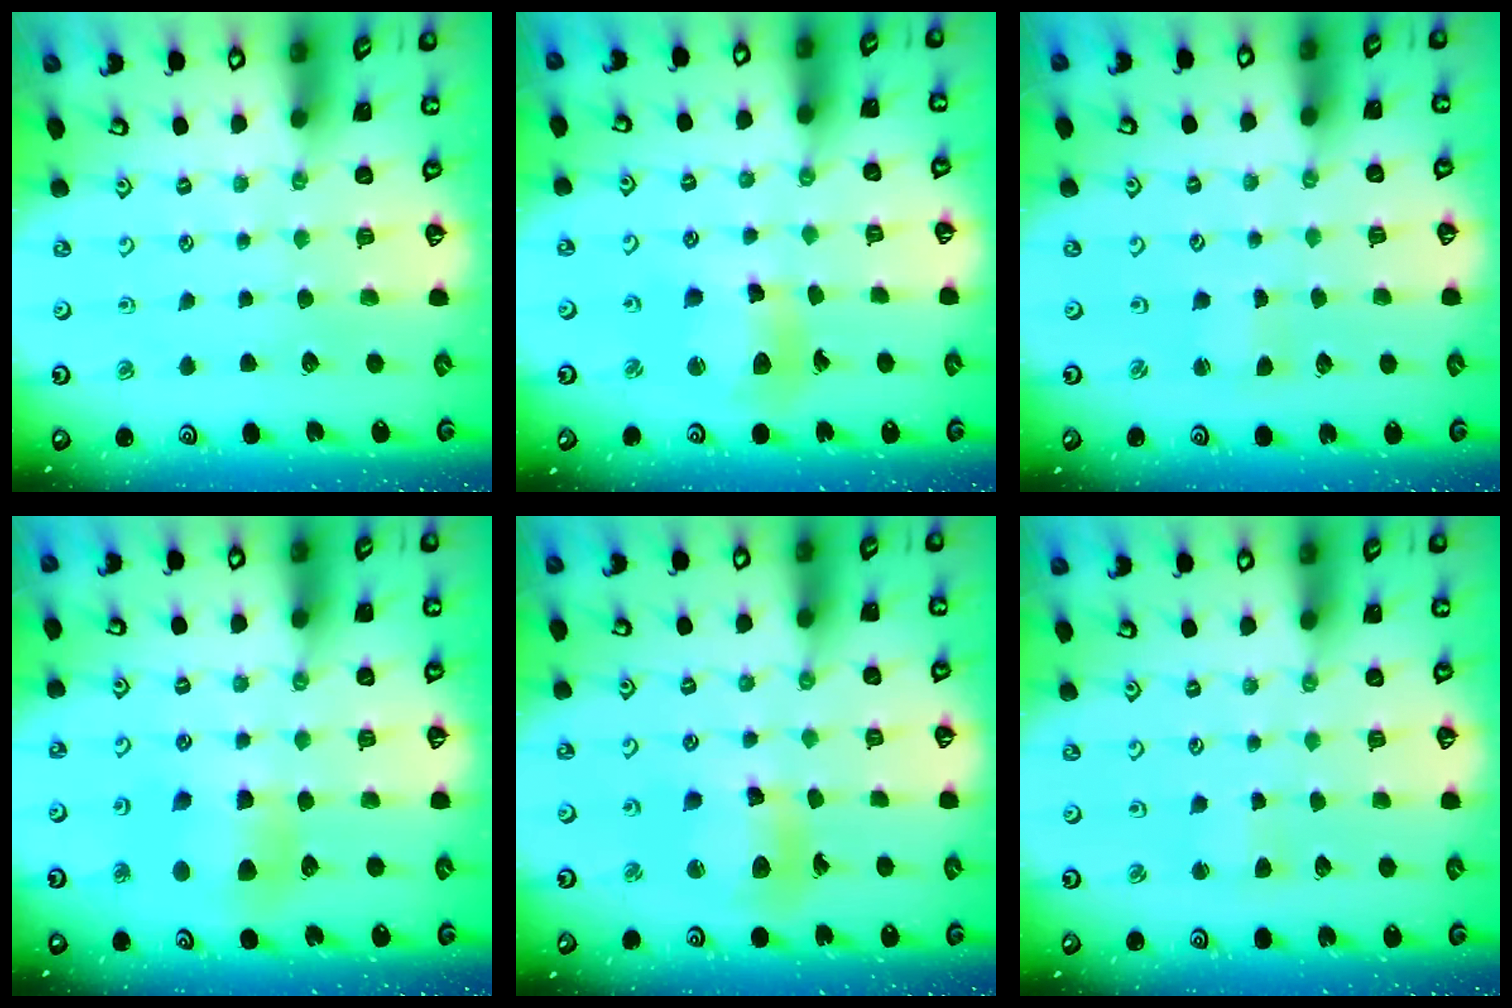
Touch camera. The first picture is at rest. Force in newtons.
{"total": 10.6, "press": 10.4, "slide": 1.8}
{"total": 1.6, "press": 1.6, "slide": 0.3}
{"total": 7.6, "press": 7.5, "slide": 1.0}
{"total": 11.5, "press": 11.2, "slide": 2.2}
{"total": 2.7, "press": 2.7, "slide": 0.3}